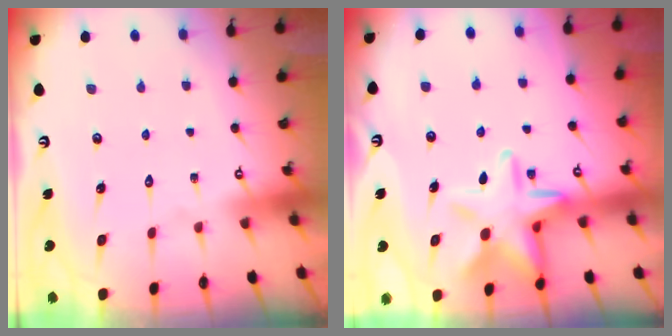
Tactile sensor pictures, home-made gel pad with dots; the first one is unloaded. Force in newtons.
{"total": 13.5, "press": 13.5, "slide": 1.2}